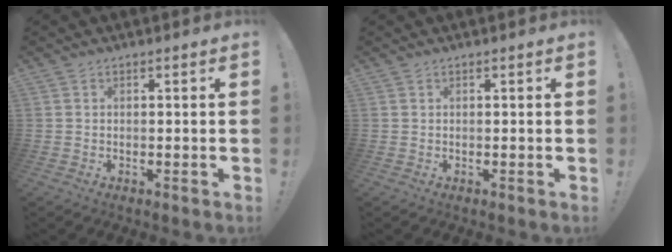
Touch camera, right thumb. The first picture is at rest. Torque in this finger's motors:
{"motor_torque": [0.00, 0.00, -0.01, 0.01, 0.00]}